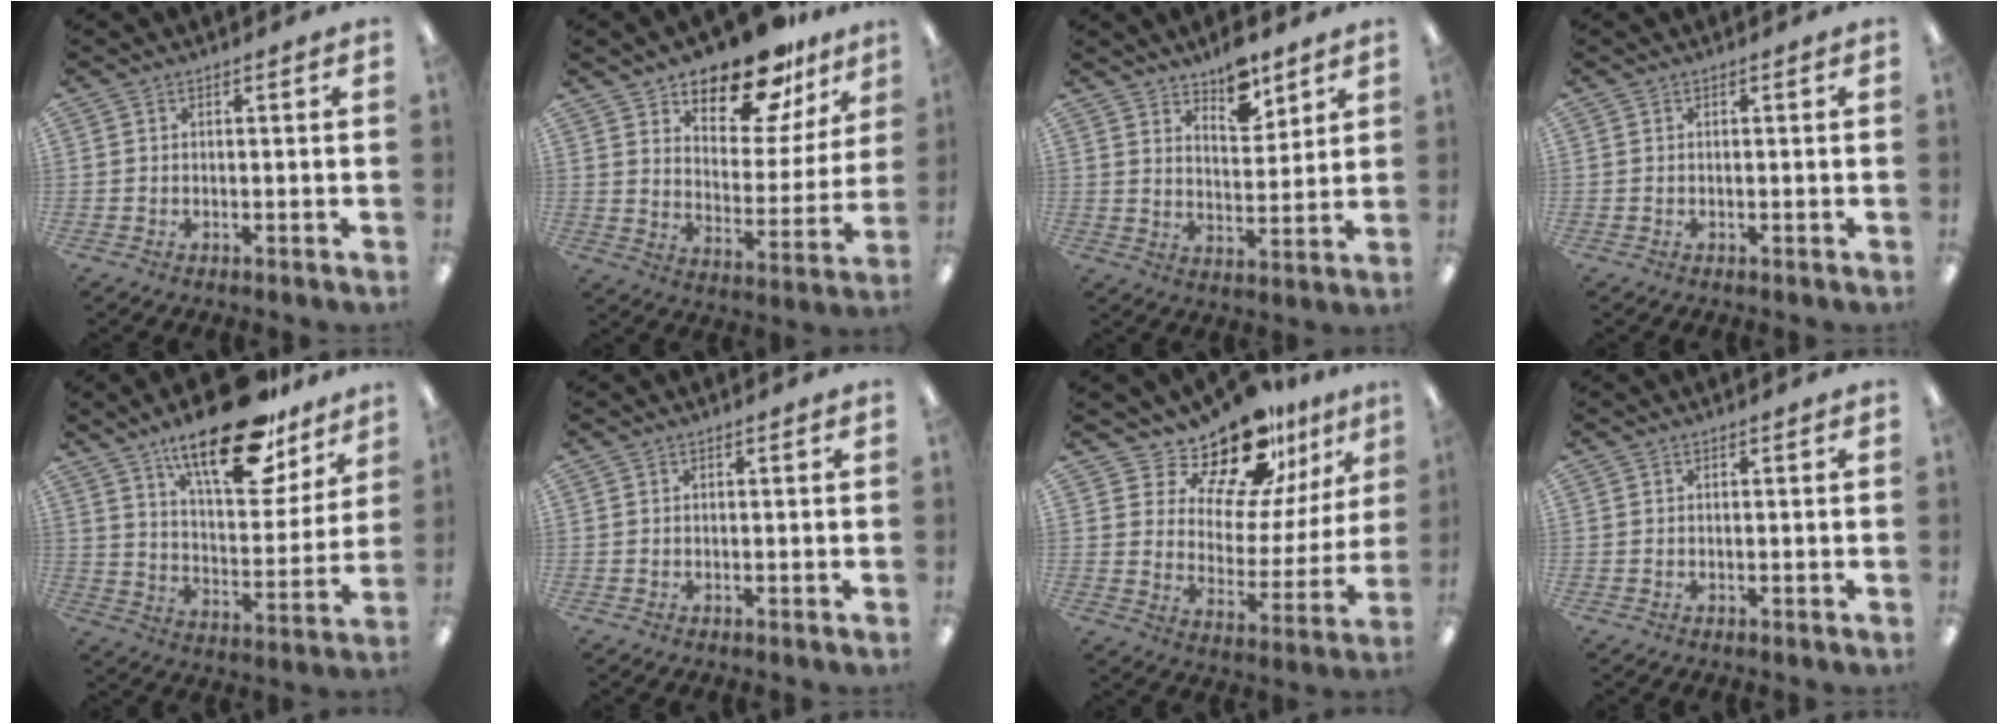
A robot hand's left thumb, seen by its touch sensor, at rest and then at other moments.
{"total": 16.8, "force": [13.8, 6.6, 6.9], "torque": [-0.116, -0.092, 0.242]}
{"total": 8.3, "force": [6.9, 3.3, 3.2], "torque": [-0.035, -0.043, 0.120]}
{"total": 0.0}
{"total": 22.8, "force": [15.8, 9.1, 13.7], "torque": [-0.204, -0.091, 0.265]}
{"total": 0.0}
{"total": 17.2, "force": [15.1, 5.9, 5.8], "torque": [-0.112, -0.127, 0.266]}
{"total": 0.0}